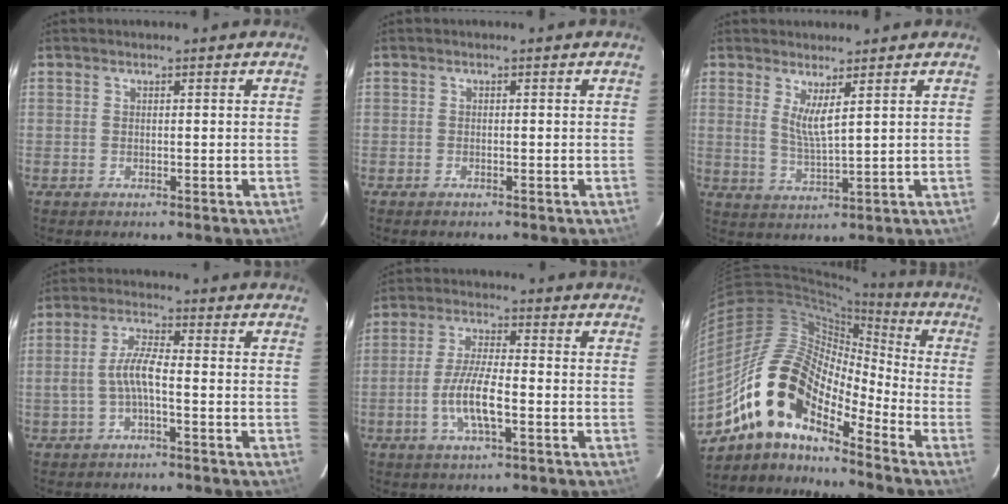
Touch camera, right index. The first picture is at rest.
{"total": 0.8, "force": [-0.6, 0.3, 0.3], "torque": [-0.007, -0.001, -0.014]}
{"total": 4.3, "force": [2.2, 0.2, 3.6], "torque": [-0.070, -0.016, 0.040]}
{"total": 5.0, "force": [-1.6, 1.0, 4.7], "torque": [-0.099, 0.010, -0.028]}
{"total": 8.1, "force": [-2.7, 1.9, 7.3], "torque": [-0.149, -0.003, -0.052]}
{"total": 14.2, "force": [-10.1, 5.6, 8.2], "torque": [-0.140, 0.012, -0.207]}